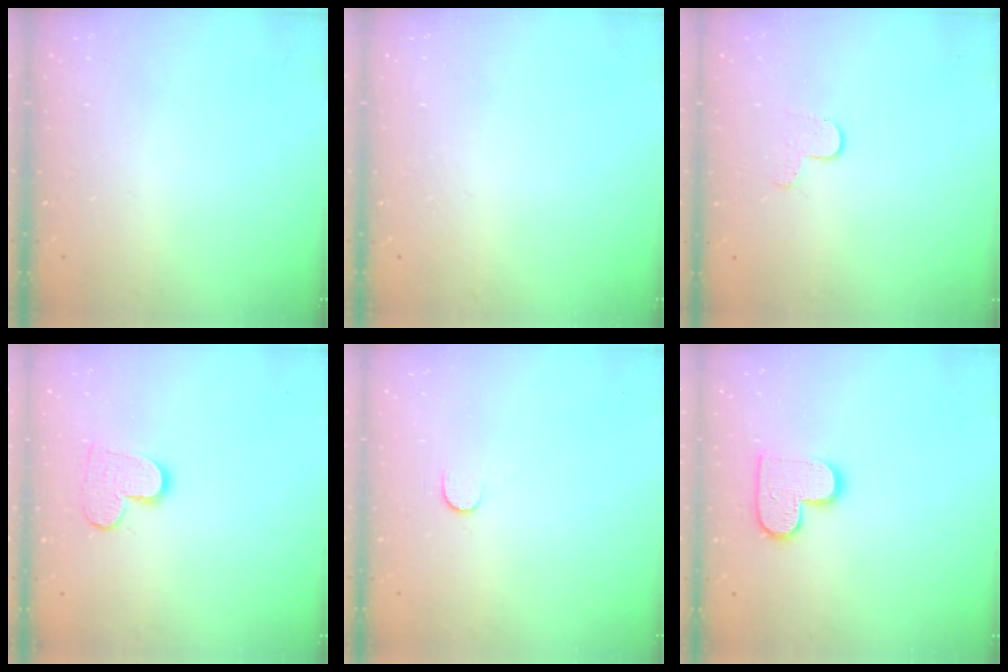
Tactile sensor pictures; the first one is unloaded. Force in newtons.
{"total": 0.0}
{"total": 4.4, "press": 4.4, "slide": 0.4}
{"total": 9.4, "press": 9.4, "slide": 0.6}
{"total": 6.1, "press": 6.1, "slide": 0.6}
{"total": 11.5, "press": 11.4, "slide": 0.6}